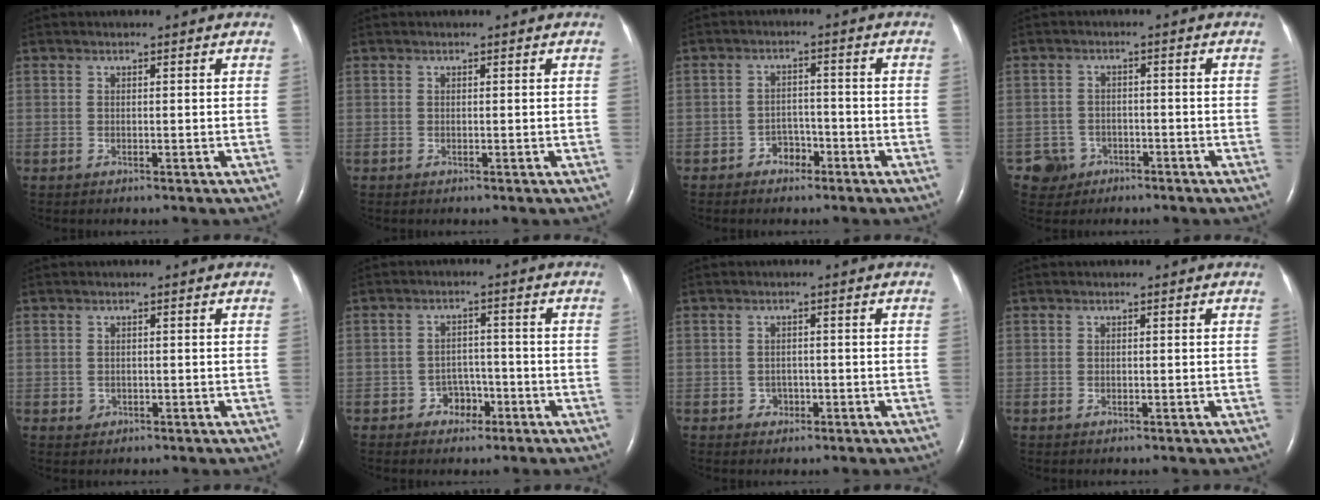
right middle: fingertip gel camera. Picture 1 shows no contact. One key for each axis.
{"total": 0.0}
{"total": 3.3, "fx": -2.1, "fy": 2.2, "fz": 1.3, "tx": -0.016, "ty": 0.009, "tz": -0.034}
{"total": 3.9, "fx": -2.2, "fy": 3.2, "fz": -0.5, "tx": 0.011, "ty": 0.012, "tz": -0.036}
{"total": 1.0, "fx": -0.3, "fy": 0.9, "fz": 0.2, "tx": -0.002, "ty": 0.002, "tz": -0.003}
{"total": 3.5, "fx": -2.0, "fy": 2.7, "fz": 1.1, "tx": -0.010, "ty": 0.012, "tz": -0.028}
{"total": 1.6, "fx": -0.7, "fy": 1.3, "fz": 0.3, "tx": -0.003, "ty": 0.006, "tz": -0.010}
{"total": 0.0}